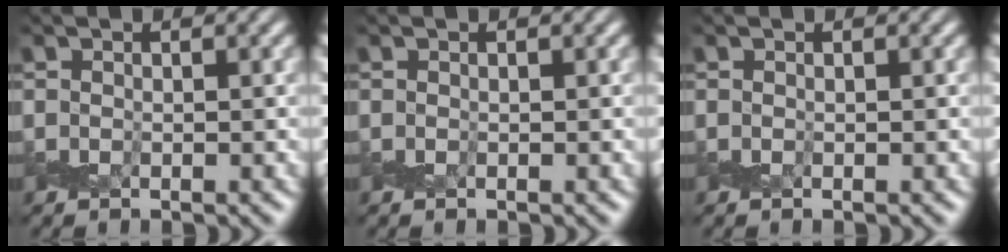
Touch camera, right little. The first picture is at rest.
{"total": 0.0}
{"total": 0.0}